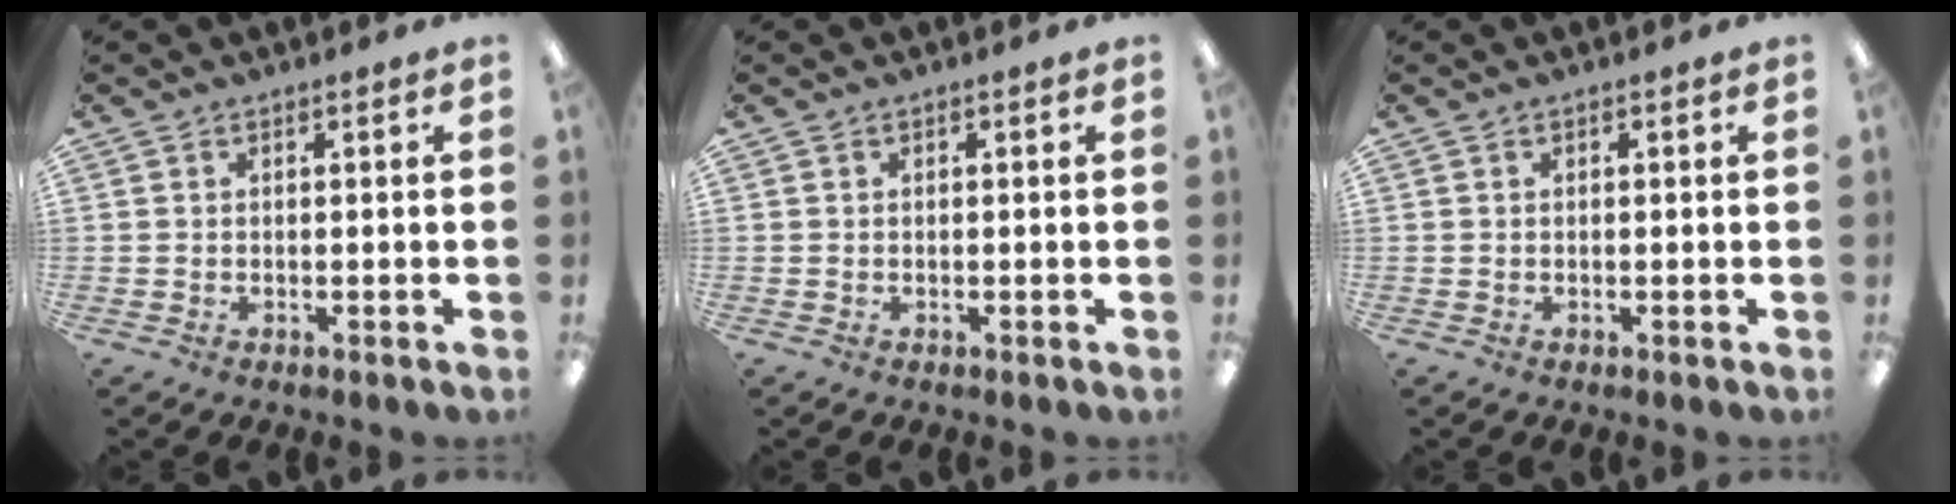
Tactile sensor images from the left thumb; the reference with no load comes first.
{"total": 0.0}
{"total": 0.0}